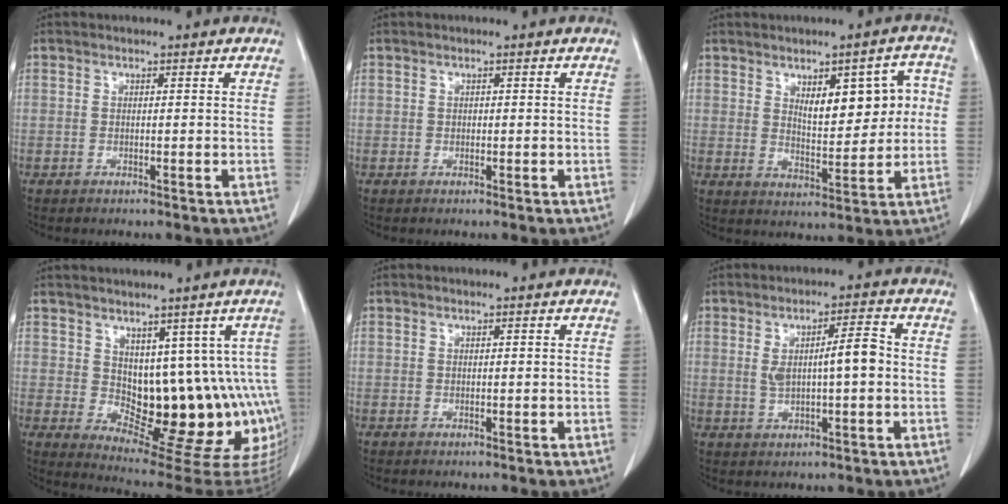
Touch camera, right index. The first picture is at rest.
{"total": 0.0}
{"total": 9.1, "force": [2.2, 3.5, 8.1], "torque": [-0.106, 0.019, 0.039]}
{"total": 13.6, "force": [1.9, 7.9, 10.8], "torque": [-0.117, 0.000, 0.044]}
{"total": 0.0}
{"total": 6.1, "force": [0.3, 1.3, 5.9], "torque": [-0.102, 0.015, 0.010]}